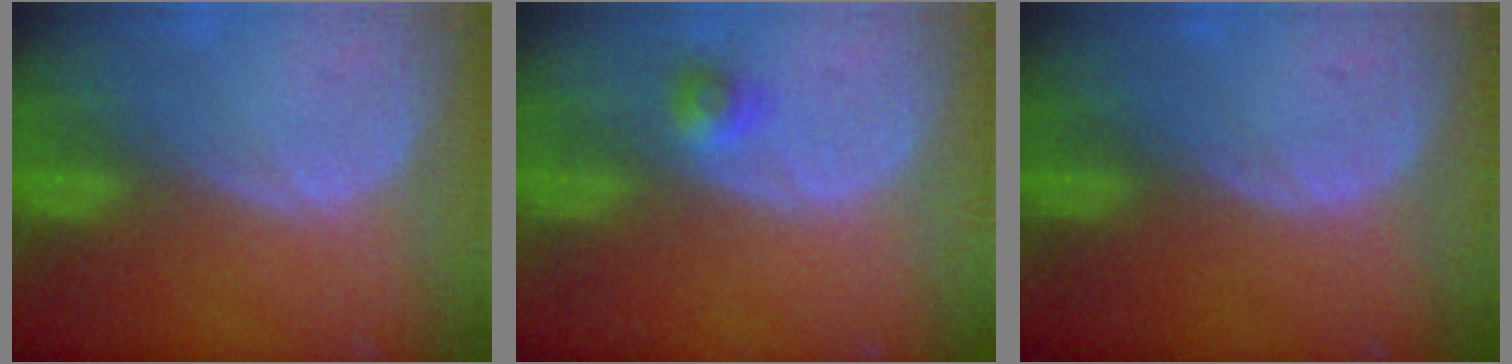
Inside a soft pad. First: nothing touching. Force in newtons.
{"total": 2.4, "press": 2.0, "slide": 1.2}
{"total": 0.0}